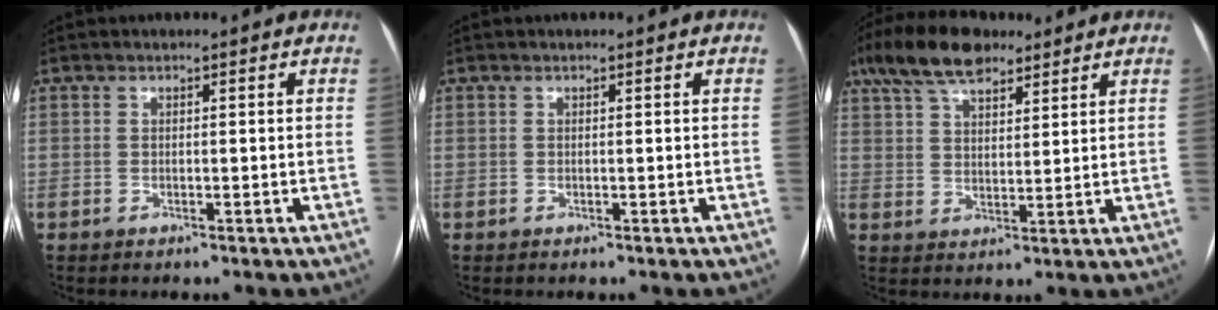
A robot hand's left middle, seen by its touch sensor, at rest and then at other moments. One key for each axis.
{"total": 0.0}
{"total": 11.3, "fx": 8.1, "fy": 4.3, "fz": 6.5, "tx": -0.131, "ty": 0.031, "tz": 0.148}